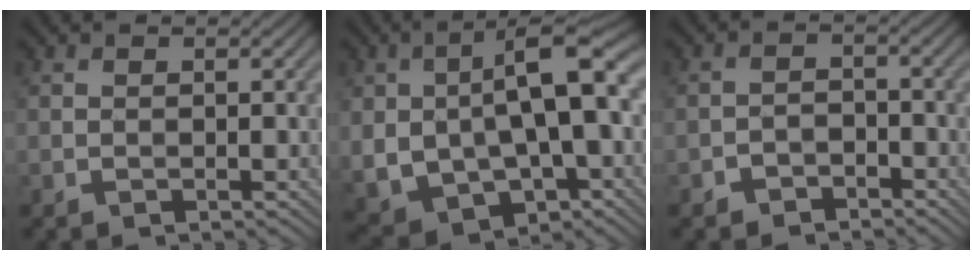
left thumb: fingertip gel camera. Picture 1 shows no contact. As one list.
[{"total": 15.3, "force": [-0.8, 8.9, 12.4], "torque": [-0.233, -0.021, 0.001]}, {"total": 2.5, "force": [-1.9, 1.5, 0.7], "torque": [-0.007, 0.007, -0.041]}]